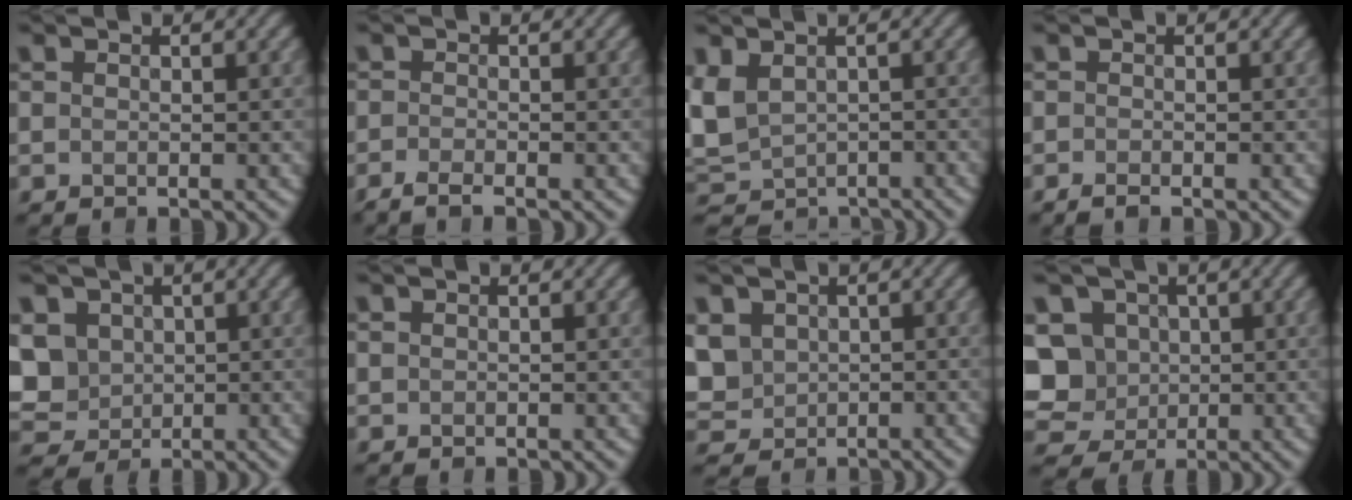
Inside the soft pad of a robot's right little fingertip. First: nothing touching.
{"total": 1.8, "force": [-1.3, 0.4, 1.1], "torque": [-0.010, -0.011, -0.031]}
{"total": 4.1, "force": [-1.1, 3.1, 2.4], "torque": [-0.065, -0.013, -0.013]}
{"total": 0.6, "force": [-0.6, 0.1, 0.3], "torque": [0.004, -0.006, -0.010]}
{"total": 4.6, "force": [0.8, 4.1, 1.9], "torque": [-0.065, 0.009, 0.024]}
{"total": 0.0}
{"total": 3.5, "force": [0.3, 3.3, 1.2], "torque": [-0.047, -0.002, 0.014]}
{"total": 8.1, "force": [0.9, 7.4, 3.2], "torque": [-0.080, 0.019, 0.004]}